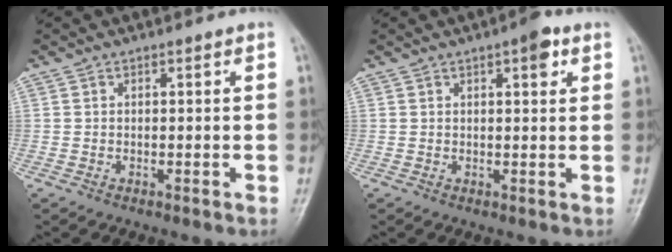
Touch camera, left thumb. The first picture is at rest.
{"total": 3.8, "force": [1.9, 1.3, 3.0], "torque": [-0.033, -0.003, 0.021]}